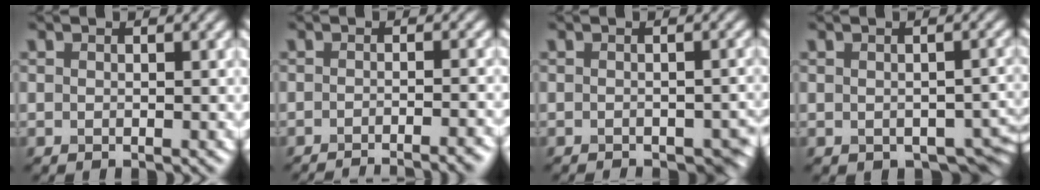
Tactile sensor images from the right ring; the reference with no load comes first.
{"total": 5.8, "force": [-4.8, 1.3, 2.9], "torque": [-0.014, 0.006, -0.058]}
{"total": 3.2, "force": [-2.4, 1.3, 1.8], "torque": [-0.019, -0.009, -0.019]}
{"total": 3.7, "force": [-1.3, 2.3, 2.6], "torque": [-0.030, -0.017, -0.010]}